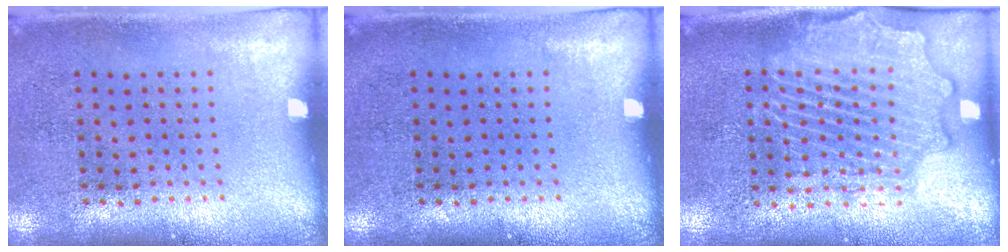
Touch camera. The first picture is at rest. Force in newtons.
{"total": 0.0}
{"total": 2.3, "press": 2.3, "slide": 0.4}